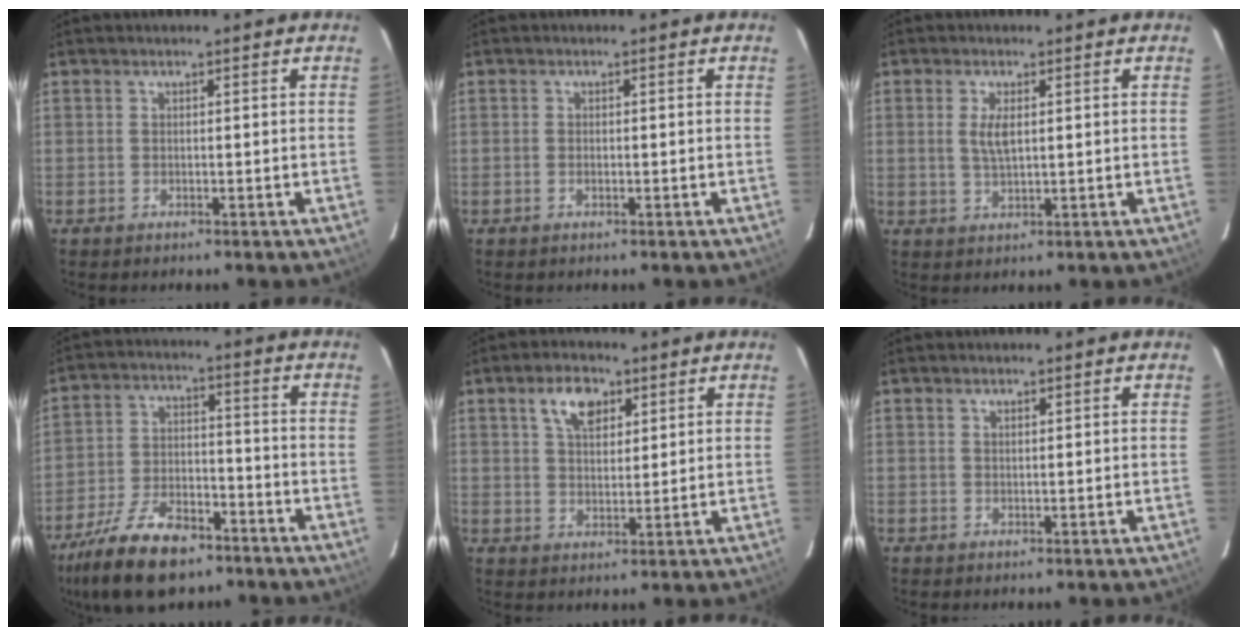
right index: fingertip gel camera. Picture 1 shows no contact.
{"total": 0.9, "force": [-0.3, 0.5, 0.7], "torque": [-0.013, 0.001, -0.005]}
{"total": 3.8, "force": [0.8, 1.5, 3.4], "torque": [-0.066, -0.002, 0.016]}
{"total": 16.4, "force": [-11.4, 7.3, 9.1], "torque": [-0.202, -0.015, -0.198]}
{"total": 6.6, "force": [3.4, 3.7, 4.3], "torque": [-0.072, 0.013, 0.061]}
{"total": 0.7, "force": [0.6, 0.3, 0.3], "torque": [-0.006, 0.002, 0.011]}